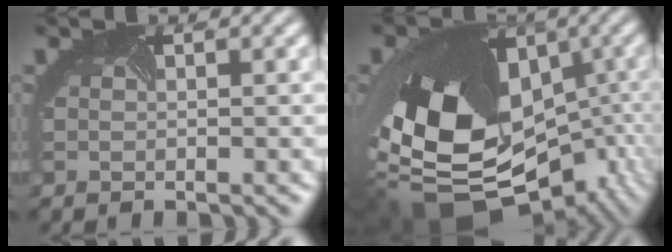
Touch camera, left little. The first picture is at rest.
{"total": 19.3, "force": [-5.3, 14.3, 11.8], "torque": [-0.219, -0.044, -0.051]}